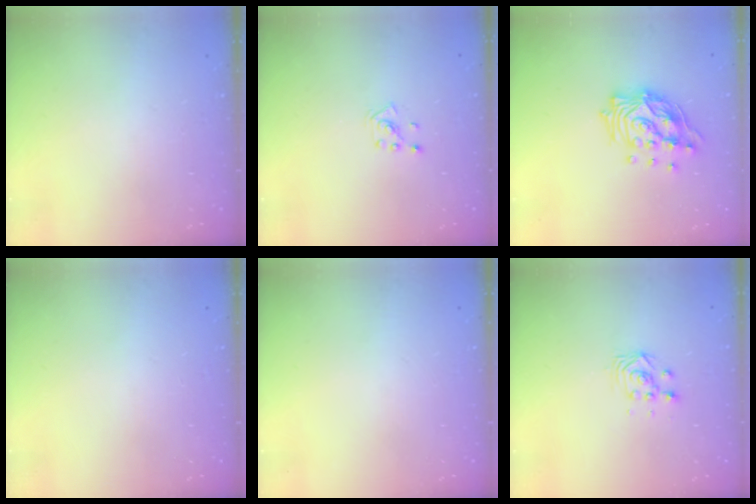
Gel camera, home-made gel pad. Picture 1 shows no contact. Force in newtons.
{"total": 2.1, "press": 2.0, "slide": 0.3}
{"total": 15.2, "press": 15.2, "slide": 1.1}
{"total": 0.0}
{"total": 0.0}
{"total": 3.0, "press": 2.9, "slide": 0.3}